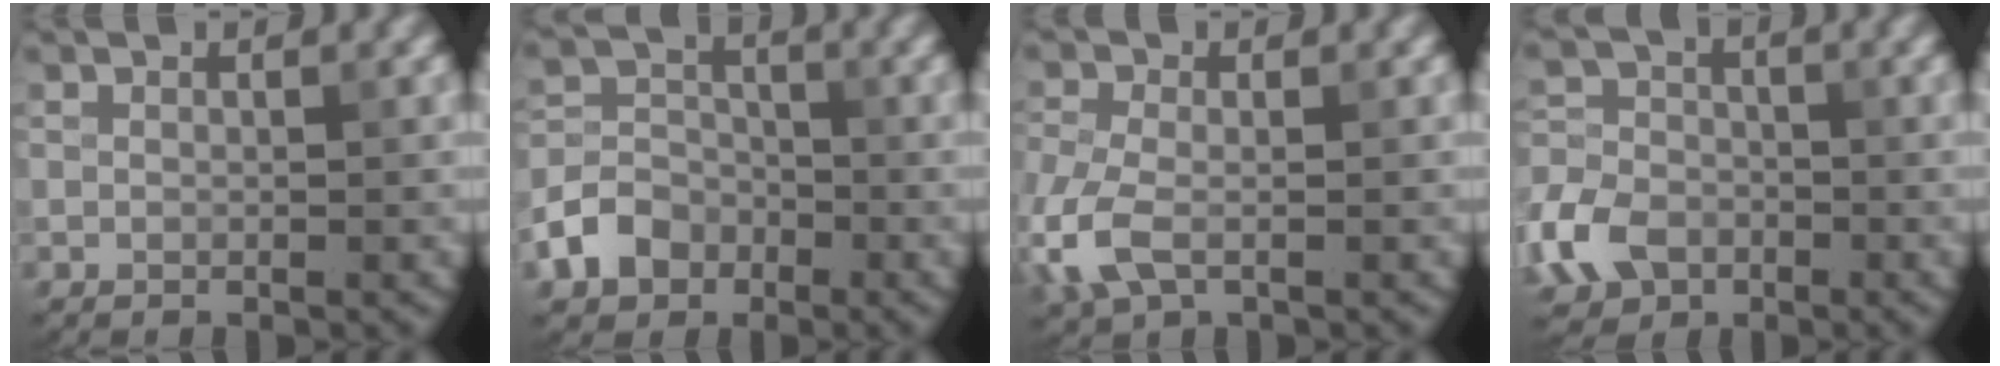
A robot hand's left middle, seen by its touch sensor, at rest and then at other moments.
{"total": 4.8, "force": [-2.5, 3.7, 1.8], "torque": [-0.038, 0.003, -0.057]}
{"total": 4.6, "force": [-1.7, 2.6, 3.4], "torque": [-0.095, -0.006, -0.043]}
{"total": 6.6, "force": [-3.1, 4.9, 3.2], "torque": [-0.080, -0.005, -0.075]}